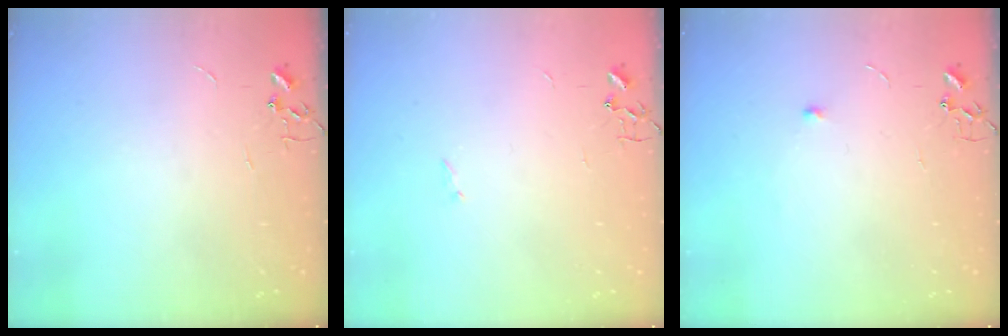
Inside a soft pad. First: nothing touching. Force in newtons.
{"total": 0.9, "press": 0.9, "slide": 0.2}
{"total": 3.8, "press": 3.7, "slide": 0.6}